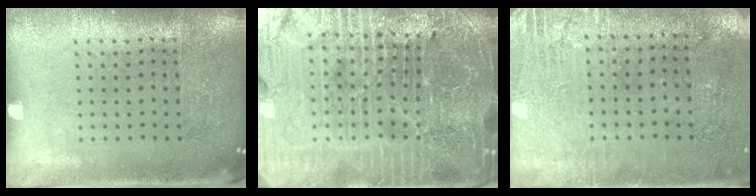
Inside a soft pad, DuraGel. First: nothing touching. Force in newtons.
{"total": 5.9, "press": 5.4, "slide": 2.4}
{"total": 2.8, "press": 2.5, "slide": 1.4}